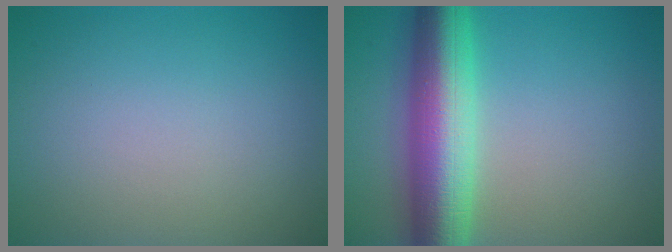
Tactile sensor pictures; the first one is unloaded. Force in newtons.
{"total": 9.5, "press": 9.5, "slide": 0.1}